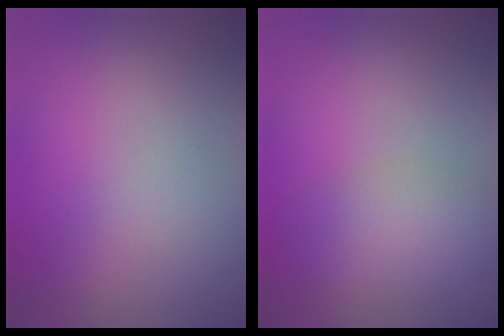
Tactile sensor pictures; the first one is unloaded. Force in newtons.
{"total": 2.8, "press": 2.8, "slide": 0.1}